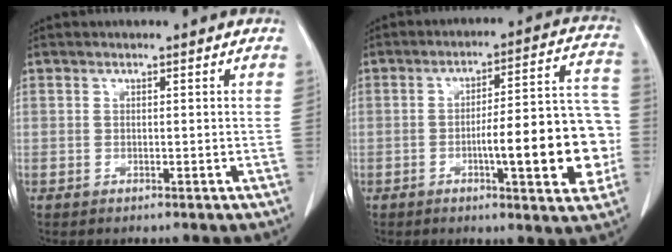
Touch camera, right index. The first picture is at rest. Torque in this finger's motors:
{"motor_torque": [0.97, 0.38, 0.64, 0.11]}